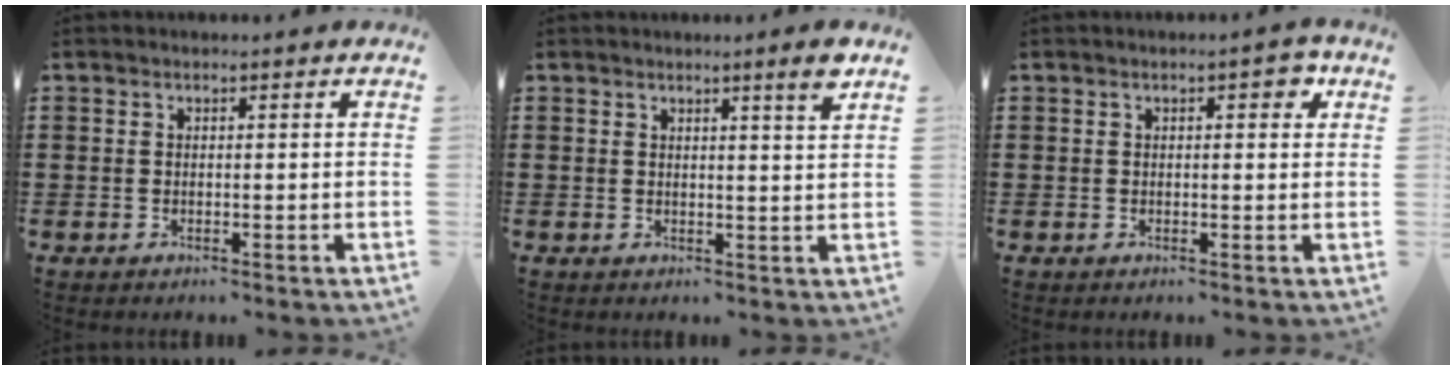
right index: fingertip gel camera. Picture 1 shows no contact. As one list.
[{"total": 3.2, "force": [2.2, -0.4, 2.2], "torque": [-0.032, -0.009, 0.034]}, {"total": 2.5, "force": [1.0, 0.7, 2.2], "torque": [-0.028, 0.002, 0.010]}]